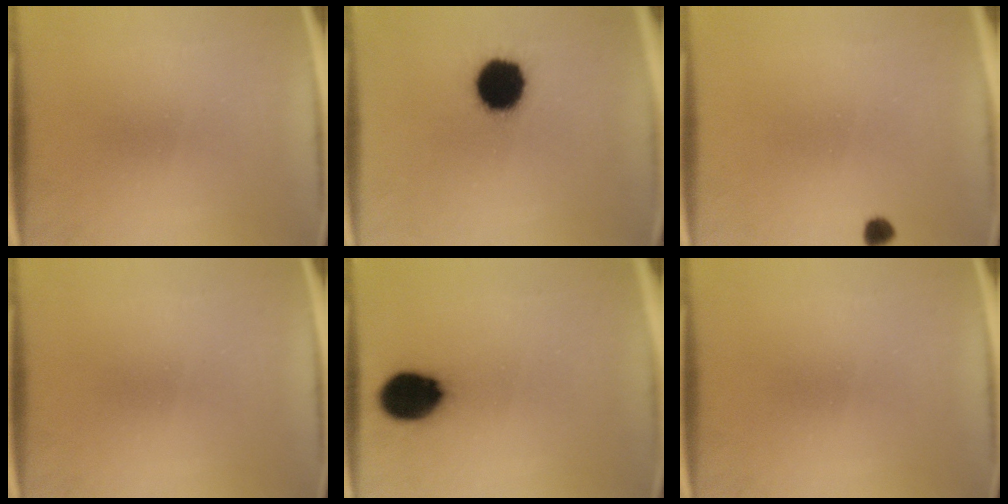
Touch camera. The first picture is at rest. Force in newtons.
{"total": 15.4}
{"total": 1.7}
{"total": 0.0}
{"total": 11.9}
{"total": 0.0}